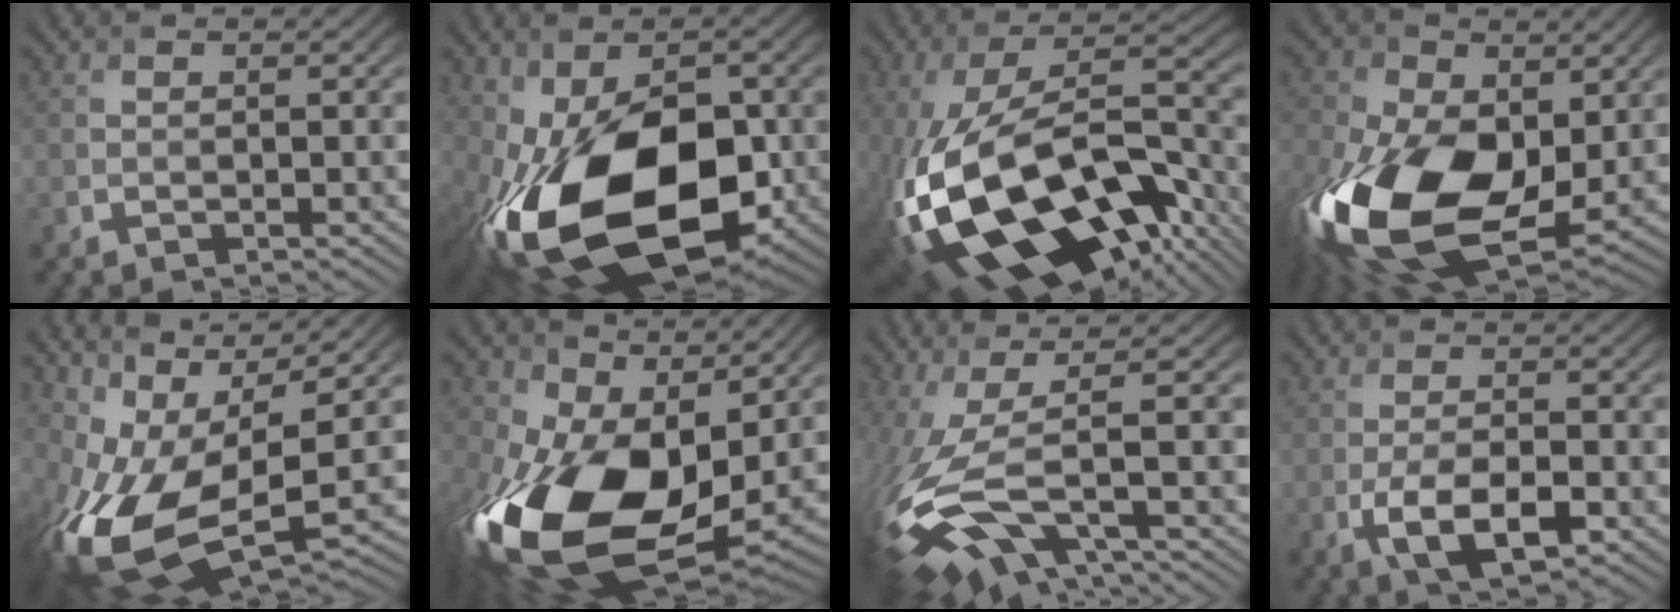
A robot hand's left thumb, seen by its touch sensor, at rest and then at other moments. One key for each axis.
{"total": 19.0, "fx": -4.6, "fy": 10.6, "fz": 15.1, "tx": -0.285, "ty": -0.032, "tz": -0.069}
{"total": 20.2, "fx": -7.3, "fy": 9.4, "fz": 16.3, "tx": -0.336, "ty": -0.033, "tz": -0.098}
{"total": 20.6, "fx": -3.2, "fy": 12.9, "fz": 15.7, "tx": -0.354, "ty": -0.057, "tz": -0.029}
{"total": 15.4, "fx": 0.0, "fy": 7.0, "fz": 13.7, "tx": -0.285, "ty": -0.023, "tz": 0.018}
{"total": 19.9, "fx": -0.3, "fy": 12.8, "fz": 15.2, "tx": -0.334, "ty": -0.071, "tz": 0.023}
{"total": 12.8, "fx": -3.4, "fy": 3.7, "fz": 11.7, "tx": -0.261, "ty": 0.001, "tz": -0.052}
{"total": 6.1, "fx": -2.5, "fy": 2.4, "fz": 5.0, "tx": -0.101, "ty": -0.001, "tz": -0.046}